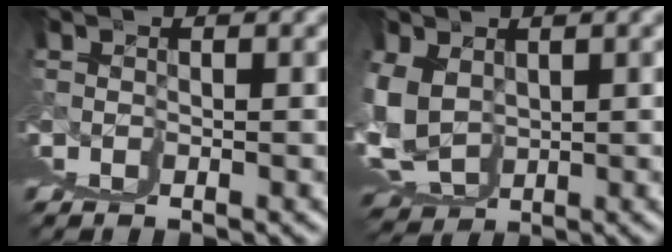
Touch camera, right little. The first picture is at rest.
{"total": 5.5, "force": [1.7, 4.2, 3.1], "torque": [-0.042, -0.026, 0.049]}